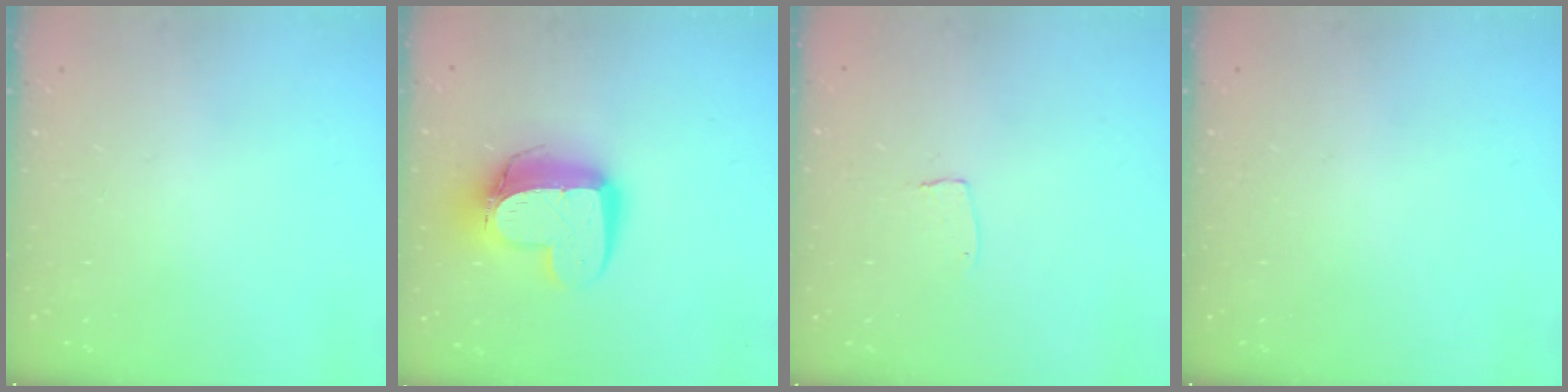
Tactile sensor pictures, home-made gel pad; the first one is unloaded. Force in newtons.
{"total": 14.2, "press": 14.2, "slide": 1.4}
{"total": 2.6, "press": 2.6, "slide": 0.1}
{"total": 0.0}